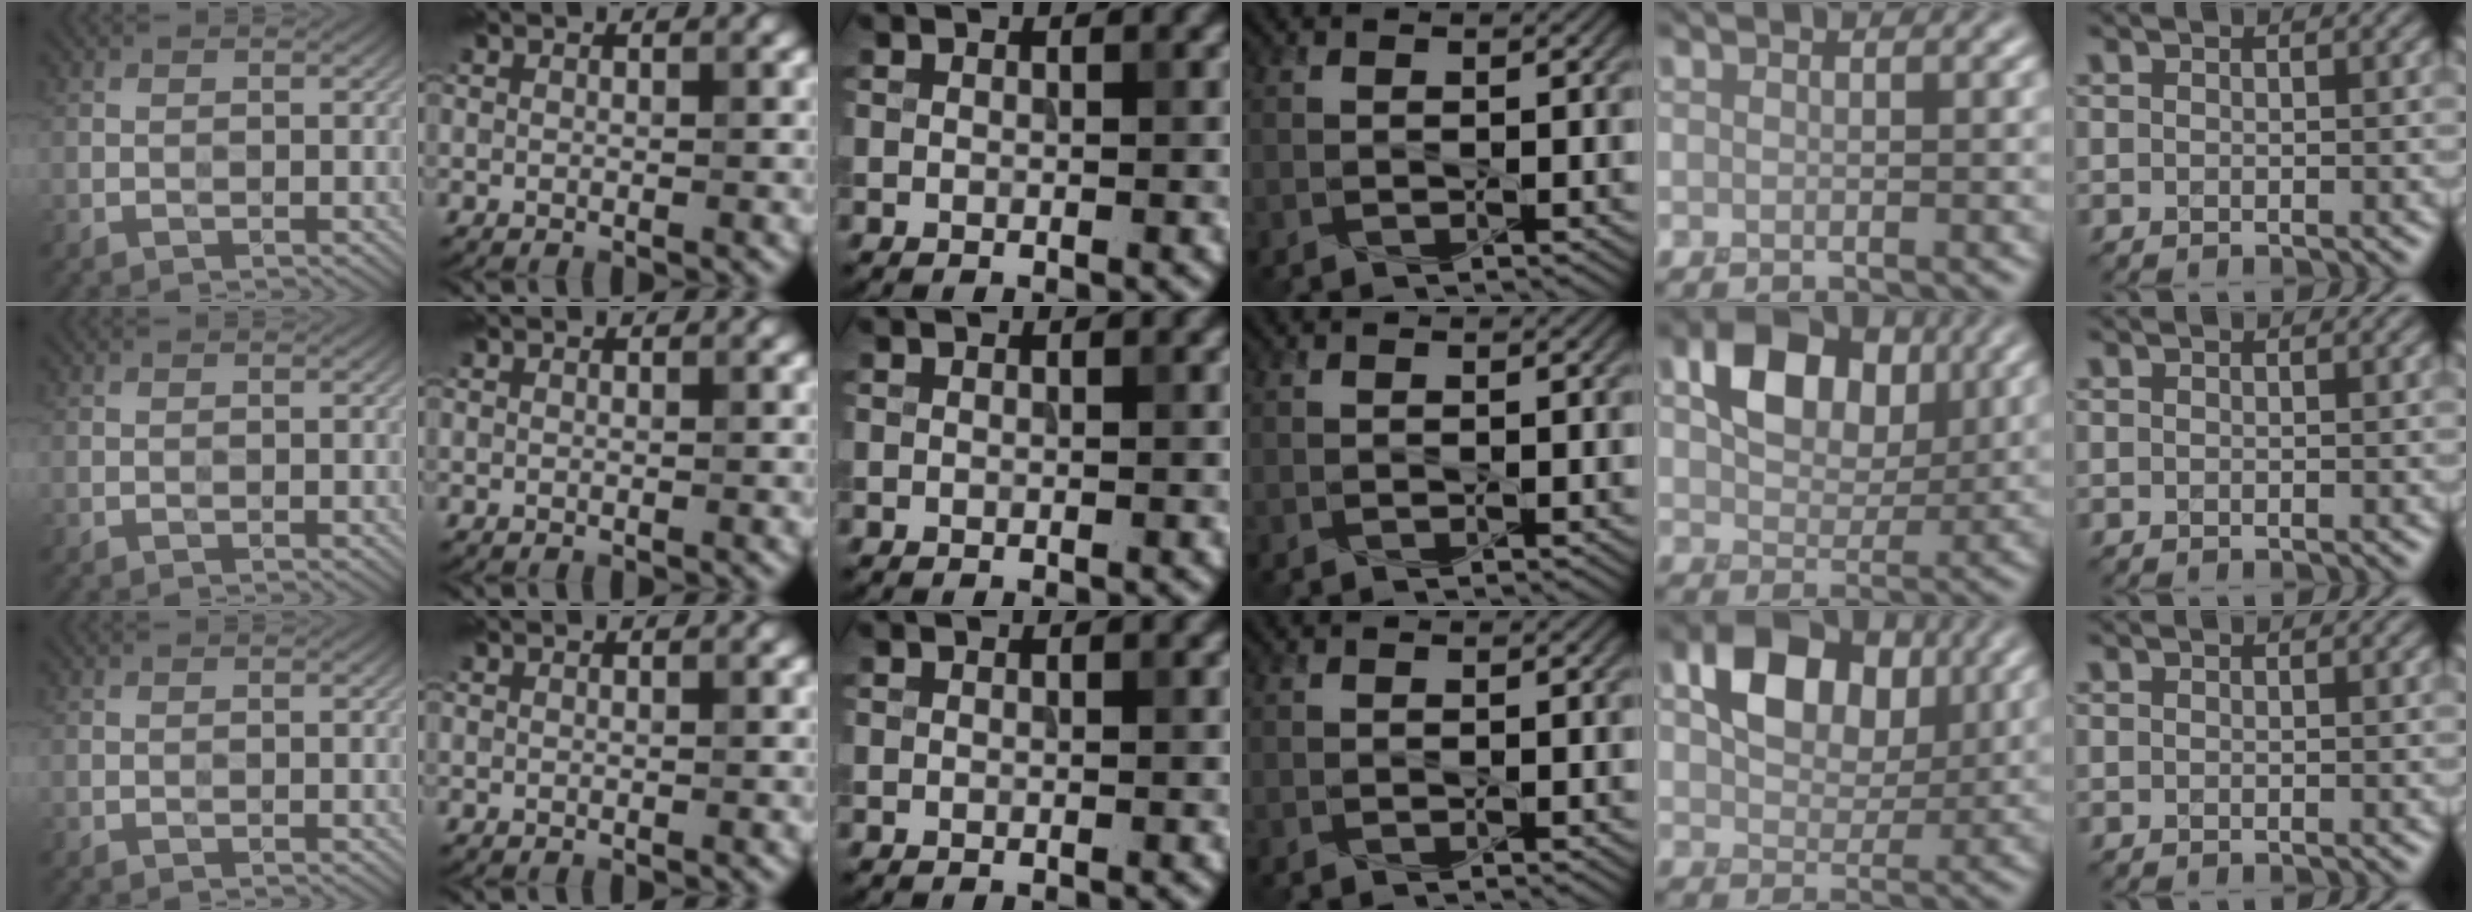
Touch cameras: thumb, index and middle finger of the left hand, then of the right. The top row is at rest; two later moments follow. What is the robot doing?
{"motion": "press", "object": "joystick"}